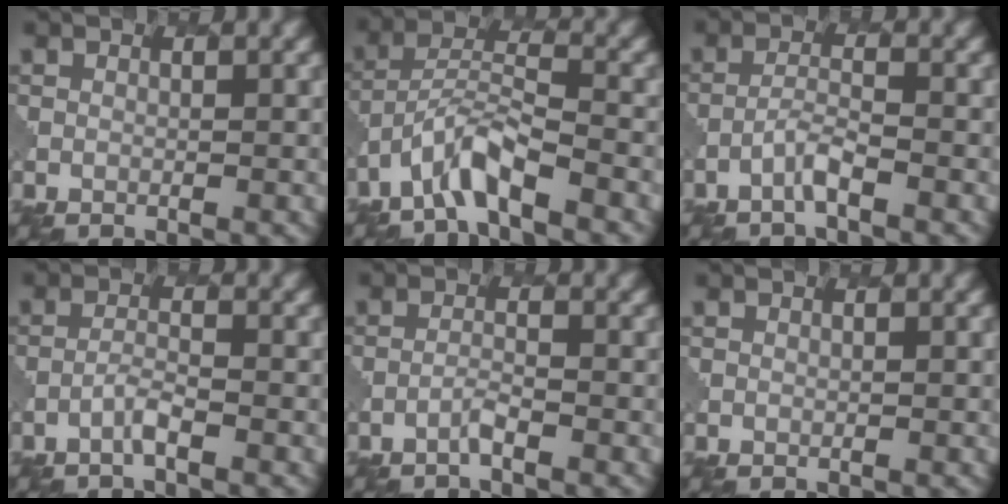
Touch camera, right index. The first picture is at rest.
{"total": 4.4, "force": [-3.2, 0.9, 2.9], "torque": [-0.056, 0.005, -0.066]}
{"total": 1.7, "force": [-1.2, 0.1, 1.2], "torque": [-0.027, 0.006, -0.032]}
{"total": 1.2, "force": [-0.8, 0.1, 0.9], "torque": [-0.020, 0.005, -0.022]}
{"total": 0.9, "force": [-0.7, 0.0, 0.5], "torque": [-0.011, 0.004, -0.018]}
{"total": 0.0}